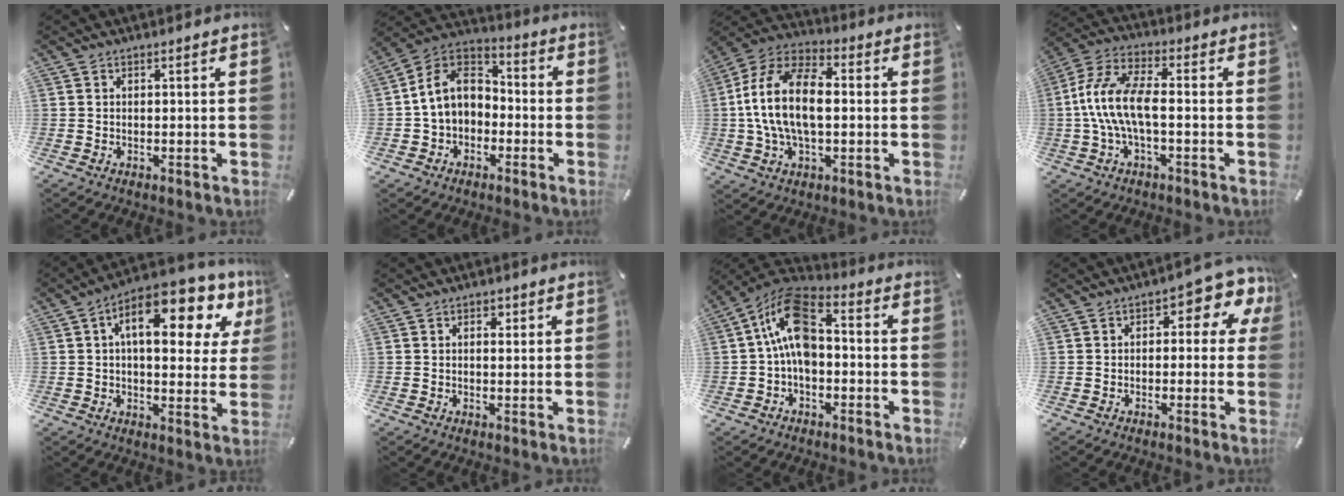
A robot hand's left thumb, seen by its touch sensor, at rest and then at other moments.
{"total": 10.3, "force": [-0.6, 8.8, 5.2], "torque": [-0.137, 0.014, -0.015]}
{"total": 15.3, "force": [-0.3, 9.0, 12.3], "torque": [-0.267, 0.009, -0.007]}
{"total": 11.5, "force": [-1.6, 4.8, 10.4], "torque": [-0.219, -0.001, -0.031]}
{"total": 16.0, "force": [7.2, 6.9, 12.4], "torque": [-0.189, -0.030, 0.116]}
{"total": 1.9, "force": [0.6, 1.3, 1.3], "torque": [-0.012, 0.000, 0.006]}
{"total": 12.5, "force": [0.7, 7.5, 10.0], "torque": [-0.210, 0.003, 0.014]}
{"total": 7.2, "force": [2.5, 3.6, 5.7], "torque": [-0.069, -0.017, 0.034]}